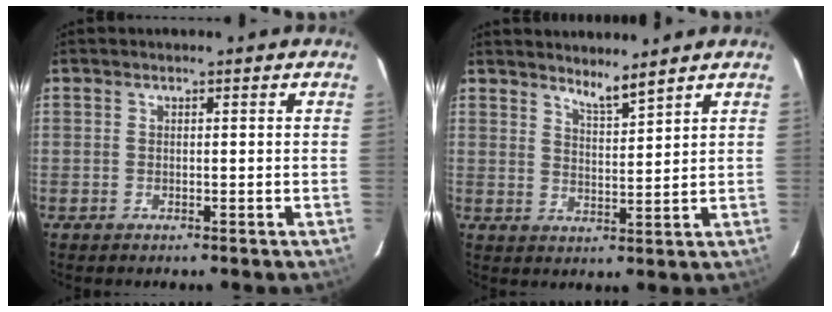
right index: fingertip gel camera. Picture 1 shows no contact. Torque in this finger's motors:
{"motor_torque": [-0.07, 0.31, -0.02, 0.00]}